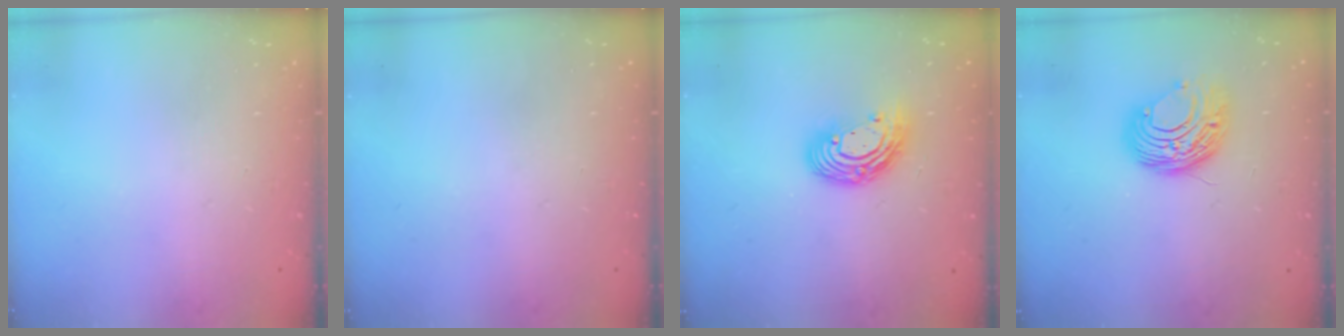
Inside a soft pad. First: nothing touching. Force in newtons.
{"total": 0.0}
{"total": 11.7, "press": 11.7, "slide": 0.9}
{"total": 9.0, "press": 9.0, "slide": 0.5}